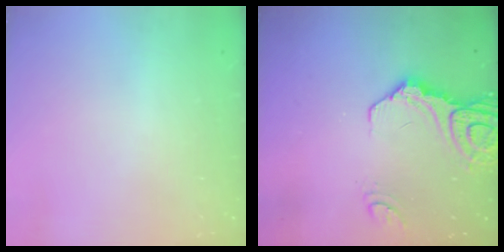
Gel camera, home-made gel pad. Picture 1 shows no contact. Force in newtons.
{"total": 13.9, "press": 13.8, "slide": 1.8}